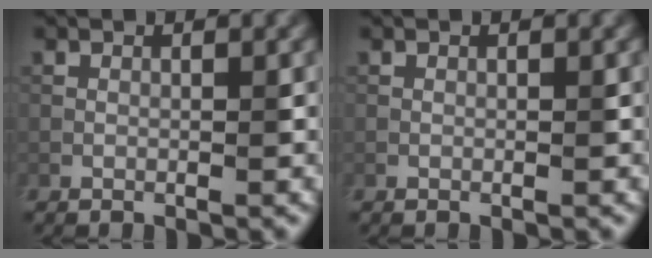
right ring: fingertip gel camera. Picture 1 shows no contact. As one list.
[{"total": 0.0}]